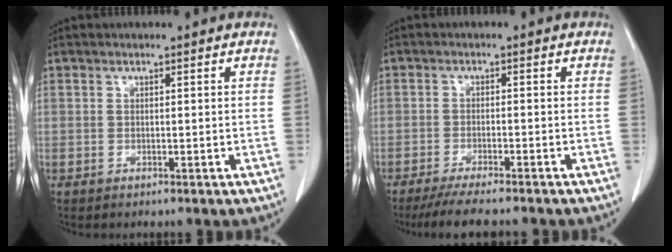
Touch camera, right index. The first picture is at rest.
{"total": 9.3, "force": [-8.0, 1.2, 4.6], "torque": [-0.073, -0.019, -0.126]}